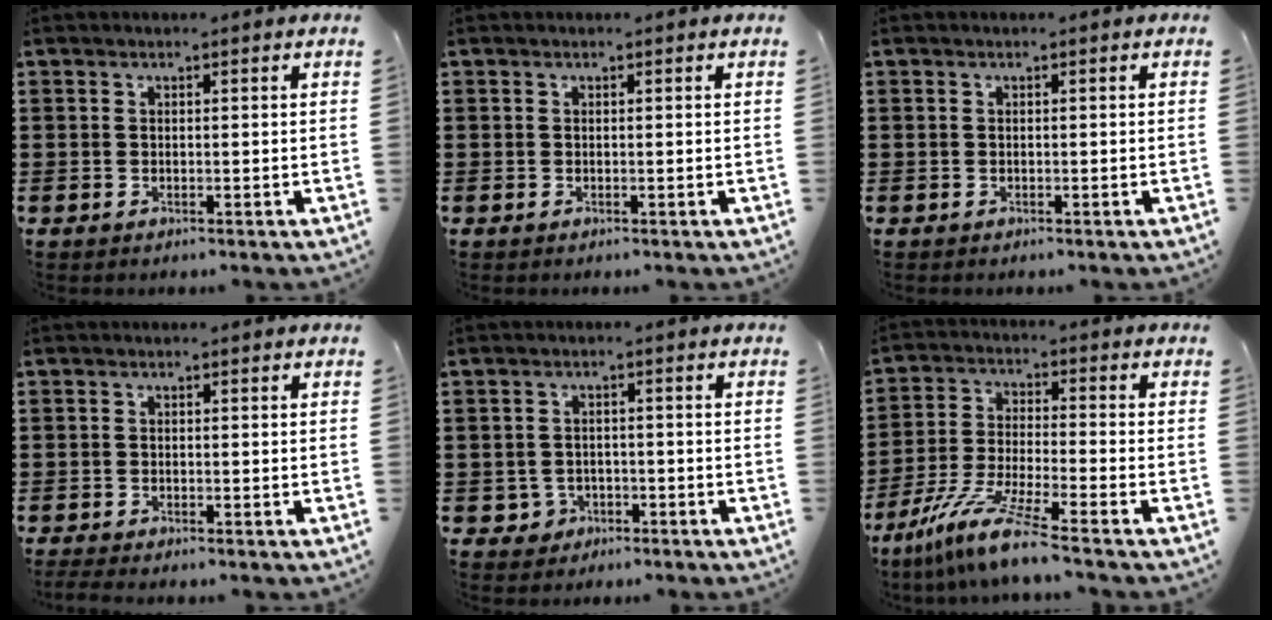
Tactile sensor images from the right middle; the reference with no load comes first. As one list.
[{"total": 0.0}, {"total": 0.0}, {"total": 0.9, "force": [-0.9, -0.1, 0.2], "torque": [-0.006, -0.006, -0.015]}, {"total": 2.2, "force": [-1.5, 1.6, 0.4], "torque": [-0.015, -0.001, -0.033]}, {"total": 9.2, "force": [-7.3, -0.2, 5.6], "torque": [-0.126, -0.012, -0.148]}]